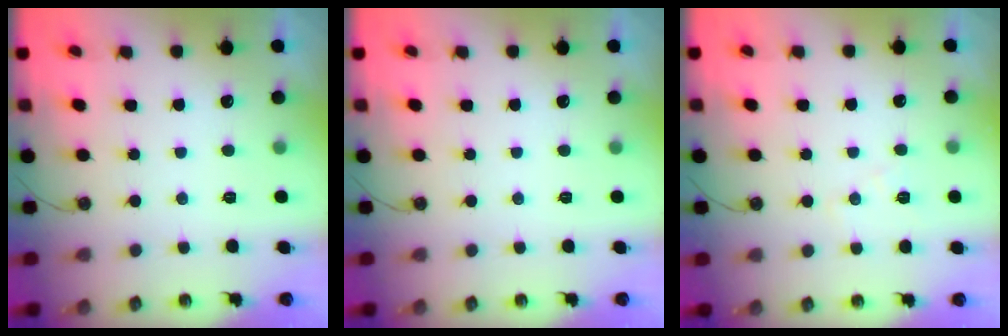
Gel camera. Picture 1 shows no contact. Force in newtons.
{"total": 0.0}
{"total": 7.7, "press": 7.6, "slide": 0.7}